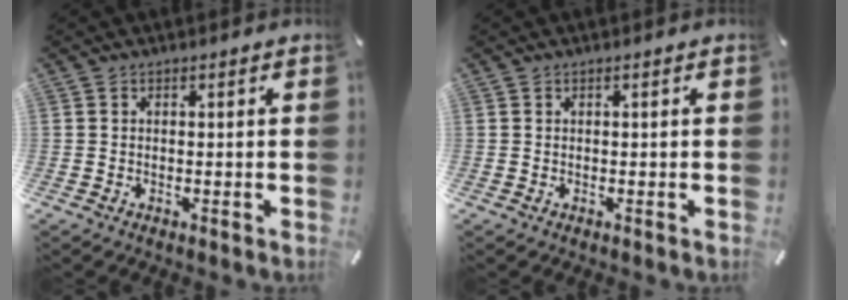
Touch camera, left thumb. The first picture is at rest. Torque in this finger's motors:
{"motor_torque": [-0.04, -0.04, 0.02, 0.06, 0.00]}